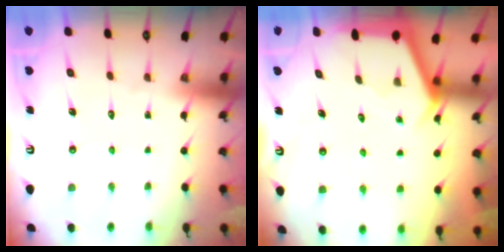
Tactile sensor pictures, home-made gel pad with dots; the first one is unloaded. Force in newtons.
{"total": 2.8, "press": 2.8, "slide": 0.4}